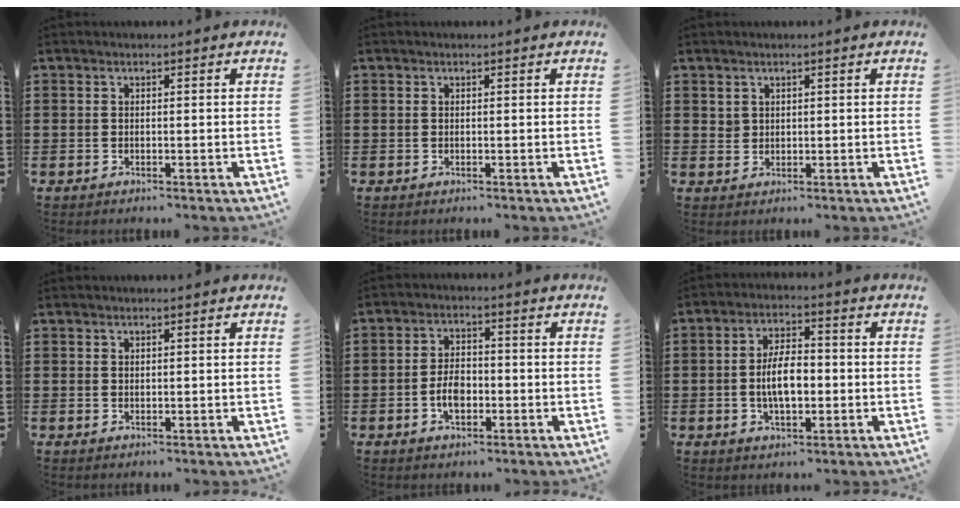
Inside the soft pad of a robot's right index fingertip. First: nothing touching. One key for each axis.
{"total": 0.0}
{"total": 1.6, "fx": 1.0, "fy": 1.2, "fz": 0.2, "tx": -0.008, "ty": 0.003, "tz": 0.021}
{"total": 0.6, "fx": 0.4, "fy": 0.4, "fz": 0.1, "tx": -0.004, "ty": 0.001, "tz": 0.009}
{"total": 4.5, "fx": -1.4, "fy": 2.5, "fz": 3.5, "tx": -0.072, "ty": 0.003, "tz": -0.026}
{"total": 6.6, "fx": -0.8, "fy": 2.9, "fz": 5.8, "tx": -0.102, "ty": 0.004, "tz": -0.018}